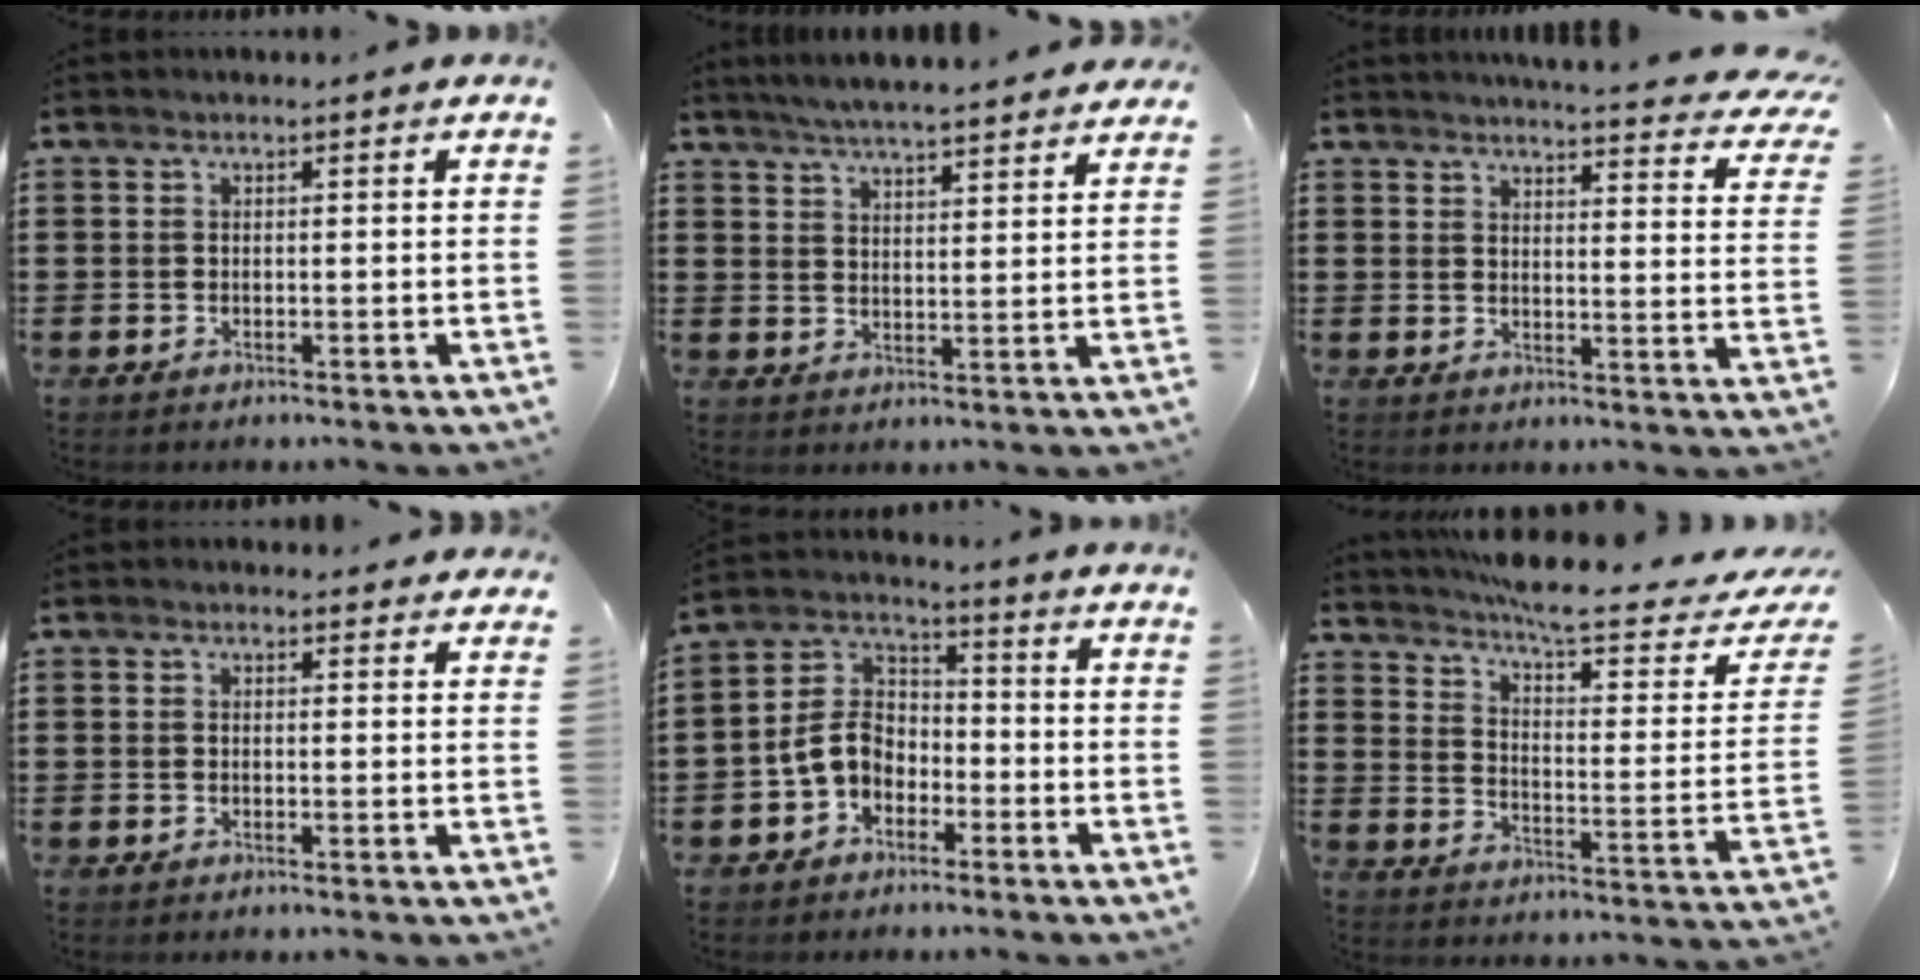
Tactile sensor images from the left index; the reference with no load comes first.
{"total": 4.9, "force": [4.8, -0.1, 1.2], "torque": [-0.040, -0.020, 0.084]}
{"total": 4.5, "force": [4.3, -0.4, 1.3], "torque": [-0.030, -0.035, 0.069]}
{"total": 1.3, "force": [1.2, 0.4, 0.2], "torque": [-0.006, 0.003, 0.023]}
{"total": 6.5, "force": [-2.7, 4.8, 3.4], "torque": [-0.098, 0.009, -0.060]}
{"total": 7.7, "force": [6.7, 0.3, 3.9], "torque": [-0.098, -0.049, 0.111]}